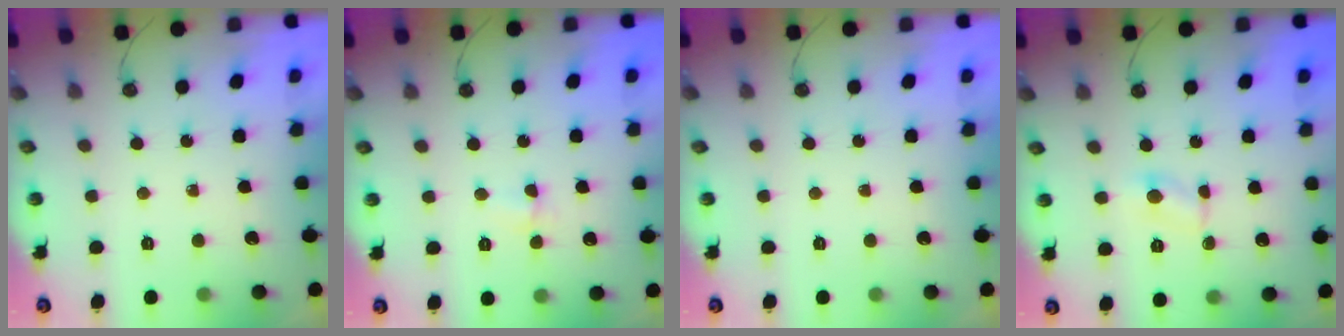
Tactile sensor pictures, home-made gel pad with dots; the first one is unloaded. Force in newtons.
{"total": 2.7, "press": 2.0, "slide": 1.8}
{"total": 0.0}
{"total": 2.3, "press": 2.3, "slide": 0.2}